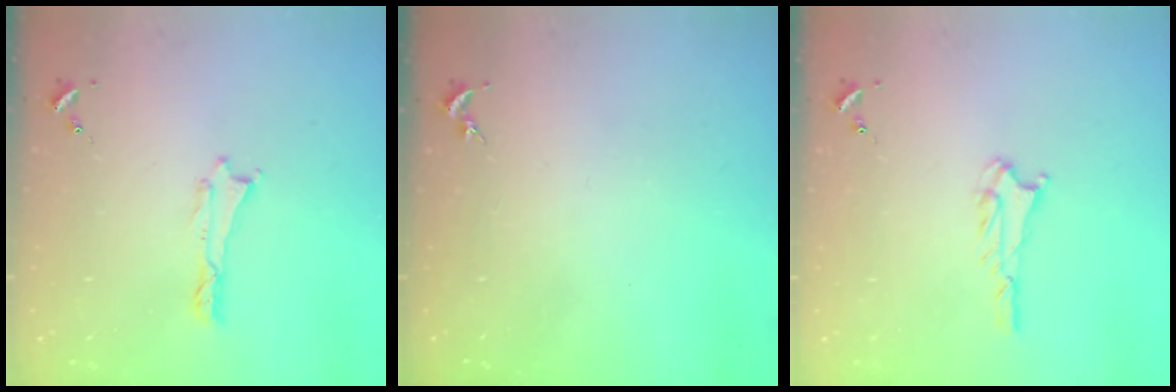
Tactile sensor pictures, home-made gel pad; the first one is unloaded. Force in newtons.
{"total": 0.0}
{"total": 1.6, "press": 1.6, "slide": 0.1}